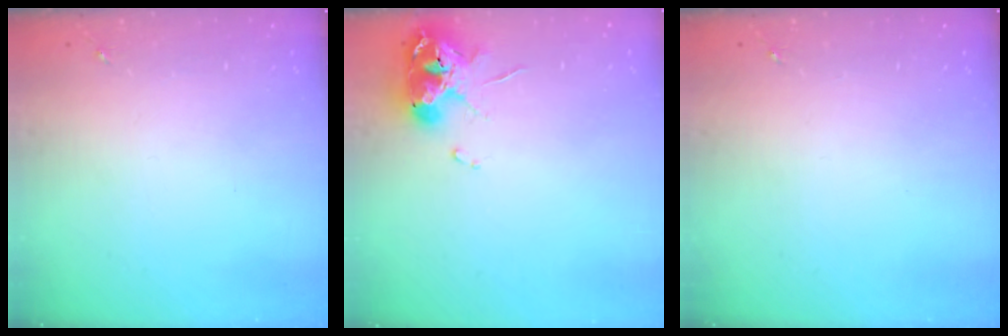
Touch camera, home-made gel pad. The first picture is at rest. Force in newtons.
{"total": 10.3, "press": 10.3, "slide": 1.3}
{"total": 0.0}